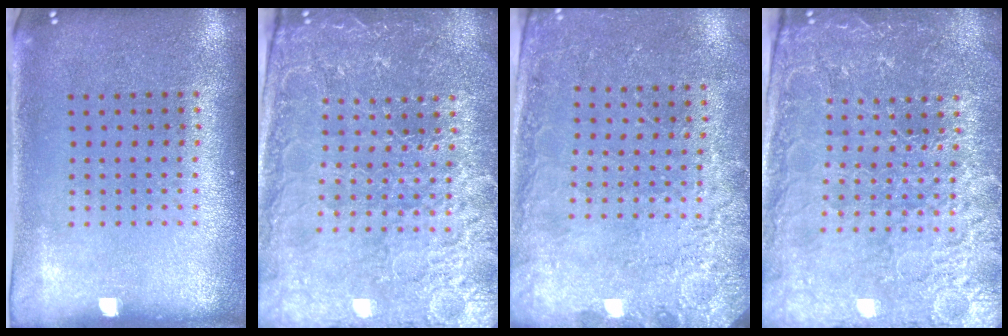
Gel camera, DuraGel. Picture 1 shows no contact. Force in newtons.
{"total": 4.0, "press": 3.8, "slide": 0.9}
{"total": 2.5, "press": 2.3, "slide": 0.8}
{"total": 4.0, "press": 3.8, "slide": 0.9}